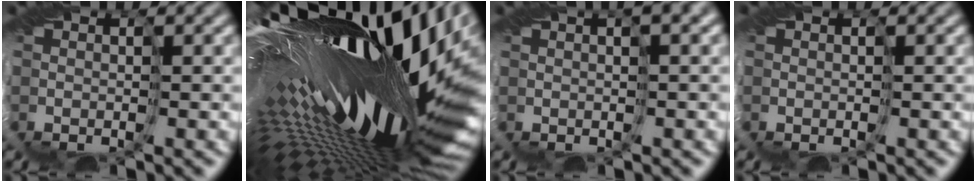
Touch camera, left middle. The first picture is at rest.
{"total": 21.0, "force": [2.5, 6.7, 19.7], "torque": [-0.342, -0.027, 0.050]}
{"total": 3.7, "force": [2.0, 0.8, 3.0], "torque": [-0.043, 0.015, 0.022]}
{"total": 0.0}